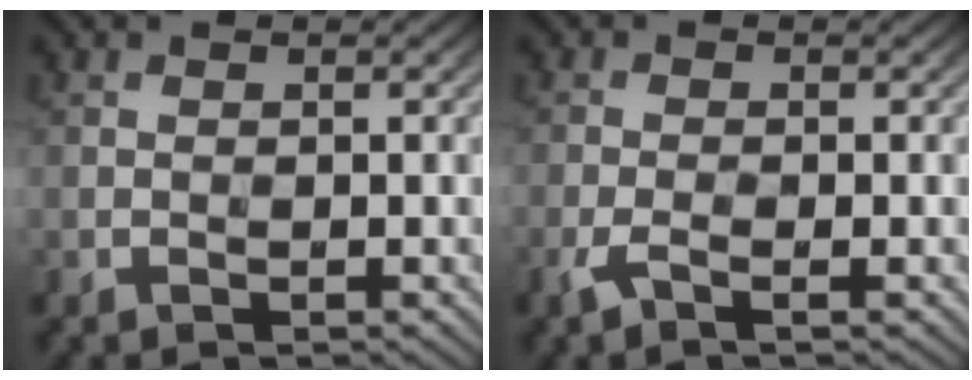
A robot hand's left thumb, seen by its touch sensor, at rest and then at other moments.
{"total": 2.2, "force": [-1.1, 0.5, 1.8], "torque": [-0.046, 0.001, -0.029]}